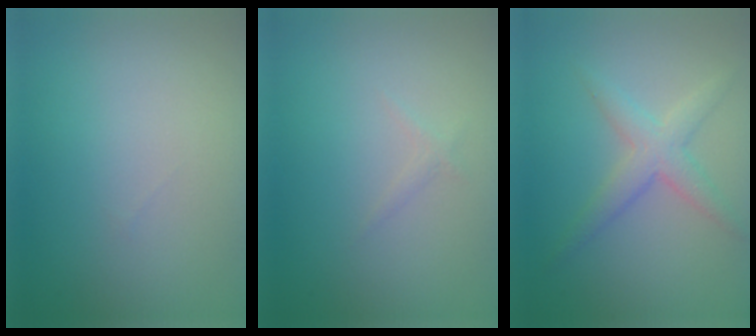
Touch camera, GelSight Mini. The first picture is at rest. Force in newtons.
{"total": 0.5, "press": 0.5, "slide": 0.0}
{"total": 2.9, "press": 2.9, "slide": 0.1}